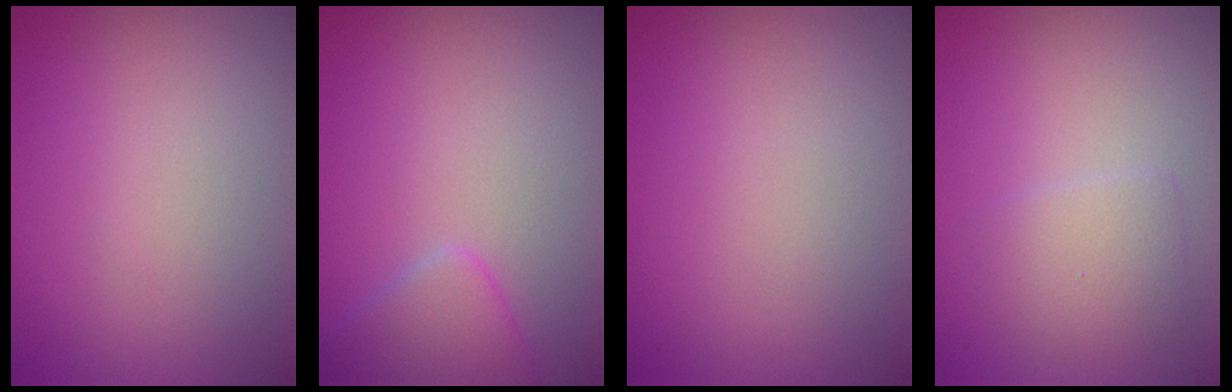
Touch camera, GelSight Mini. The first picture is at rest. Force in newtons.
{"total": 2.5, "press": 2.5, "slide": 0.2}
{"total": 0.0}
{"total": 2.4, "press": 2.4, "slide": 0.1}